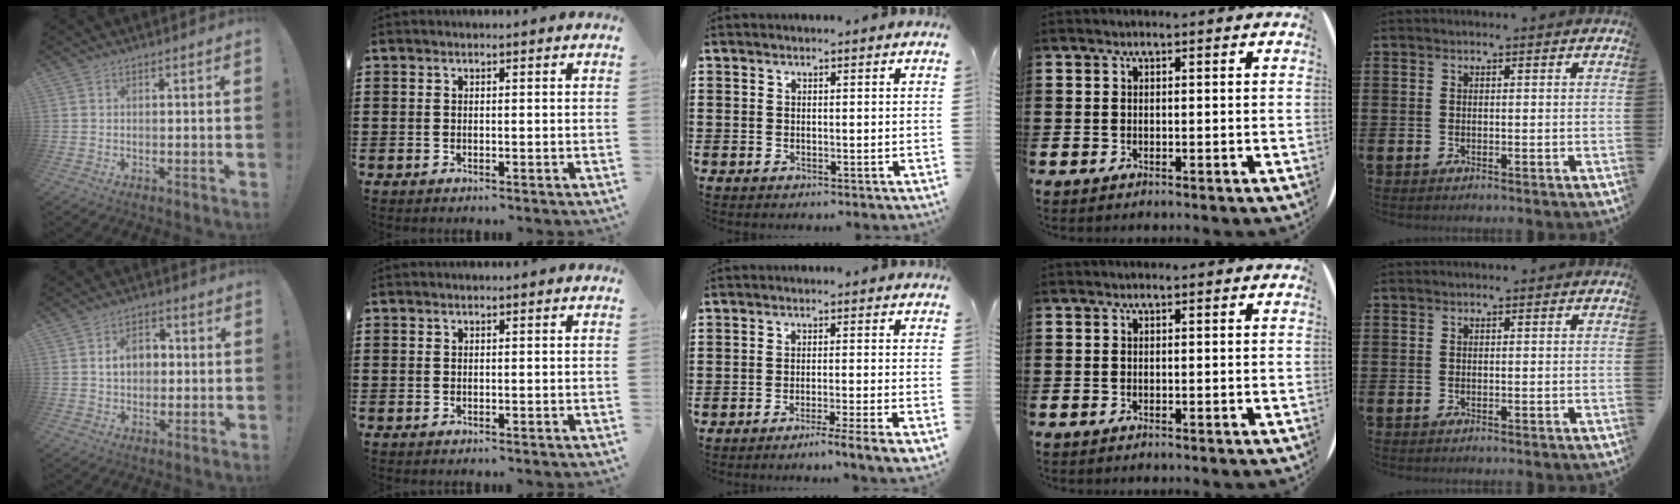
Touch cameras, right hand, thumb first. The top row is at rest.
{"thumb": {"total": 8.0, "force": [0.9, 6.2, 5.1], "torque": [-0.080, 0.012, 0.015]}, "middle": {"total": 3.5, "force": [-2.7, -0.8, 2.1], "torque": [-0.031, -0.015, -0.048]}}